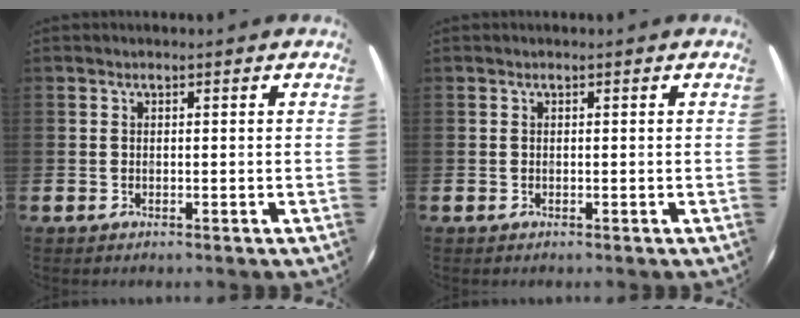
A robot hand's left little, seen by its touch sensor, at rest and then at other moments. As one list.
[{"total": 0.0}]